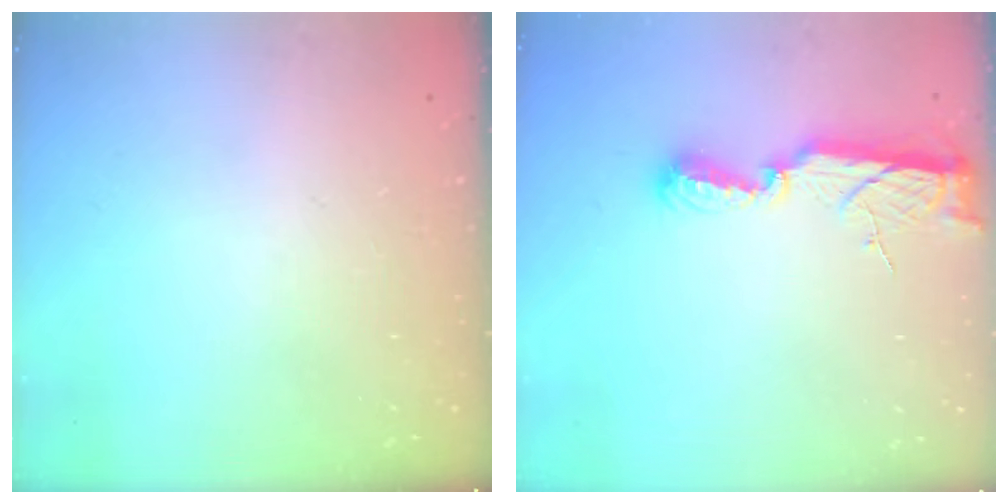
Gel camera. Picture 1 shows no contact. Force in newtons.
{"total": 8.4, "press": 8.4, "slide": 0.5}